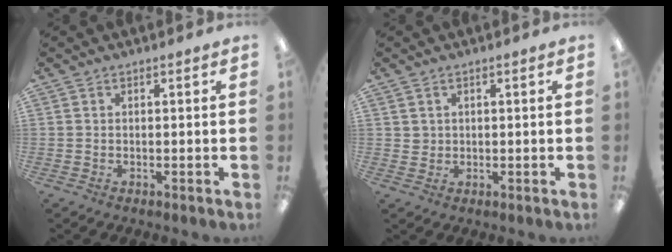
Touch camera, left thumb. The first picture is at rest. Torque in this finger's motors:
{"motor_torque": [-0.13, 0.05, 0.21, -0.21, 0.00]}